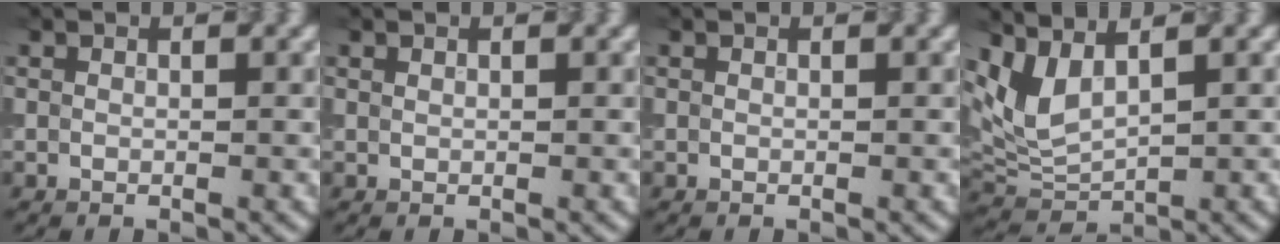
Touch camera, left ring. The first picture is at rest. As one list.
[{"total": 0.0}, {"total": 0.0}, {"total": 4.2, "force": [2.0, 2.0, 3.1], "torque": [-0.083, -0.003, 0.048]}]